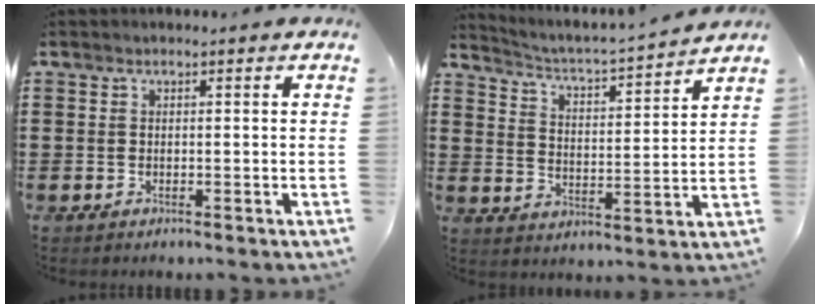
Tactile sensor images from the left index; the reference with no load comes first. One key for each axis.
{"total": 2.7, "fx": 2.6, "fy": -0.5, "fz": 0.6, "tx": -0.030, "ty": -0.033, "tz": 0.033}